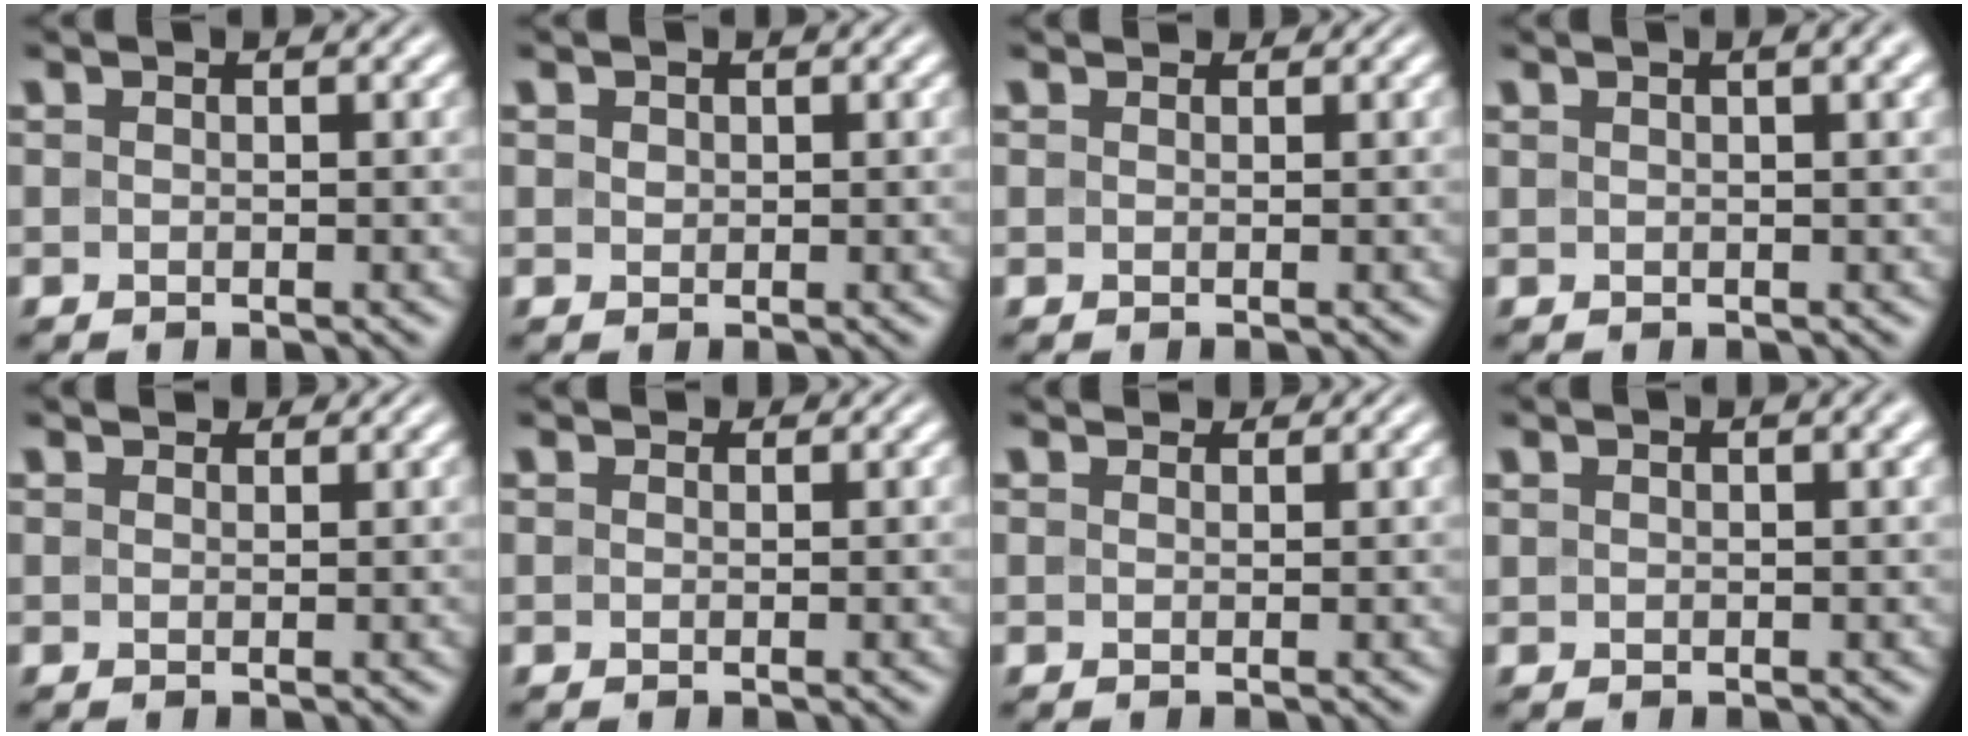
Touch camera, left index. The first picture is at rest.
{"total": 0.7, "force": [0.5, 0.5, 0.2], "torque": [-0.005, -0.001, 0.010]}
{"total": 1.5, "force": [1.3, 0.5, 0.4], "torque": [-0.012, -0.004, 0.013]}
{"total": 5.1, "force": [2.7, 2.2, 3.8], "torque": [-0.027, 0.027, 0.008]}
{"total": 2.1, "force": [1.9, 0.7, 0.7], "torque": [-0.015, -0.003, 0.026]}
{"total": 1.3, "force": [1.2, 0.4, 0.4], "torque": [-0.013, -0.002, 0.010]}
{"total": 2.4, "force": [2.1, 0.8, 0.8], "torque": [-0.017, -0.005, 0.027]}
{"total": 3.0, "force": [1.8, 1.1, 2.1], "torque": [-0.022, 0.010, 0.021]}